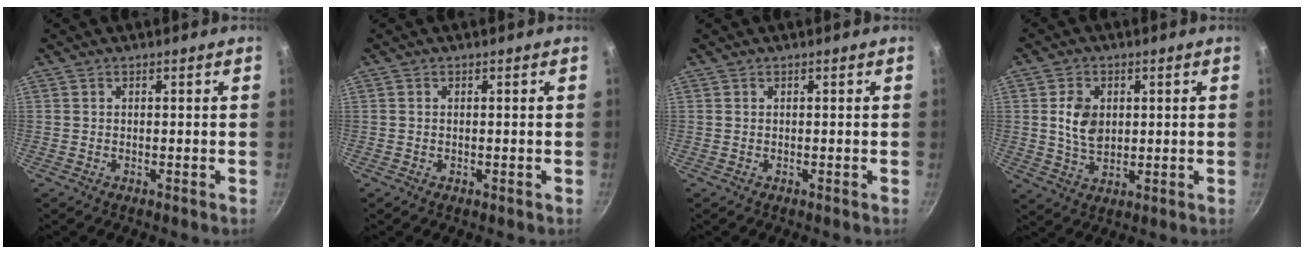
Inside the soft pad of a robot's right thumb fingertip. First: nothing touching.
{"total": 0.5, "force": [0.0, 0.3, 0.4], "torque": [-0.007, 0.001, -0.002]}
{"total": 0.0}
{"total": 7.4, "force": [1.2, 5.2, 5.1], "torque": [-0.079, -0.009, 0.024]}